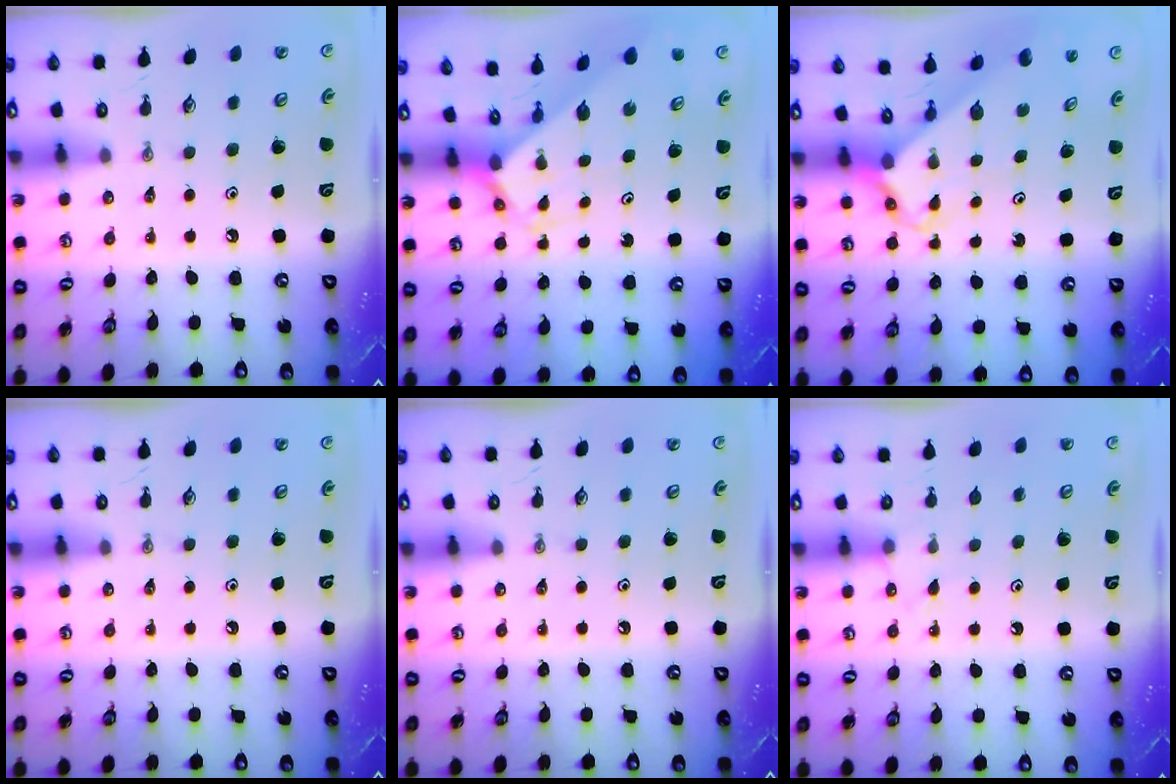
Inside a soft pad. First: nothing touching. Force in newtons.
{"total": 2.7, "press": 2.7, "slide": 0.3}
{"total": 2.5, "press": 2.5, "slide": 0.1}
{"total": 0.0}
{"total": 0.0}
{"total": 5.9, "press": 5.8, "slide": 0.7}